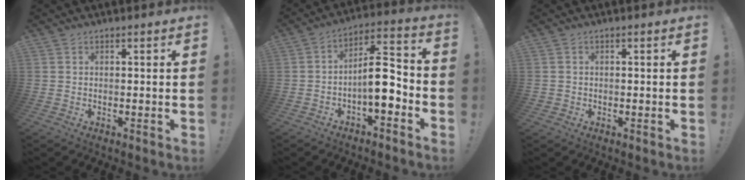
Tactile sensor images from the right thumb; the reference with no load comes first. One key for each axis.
{"total": 11.9, "fx": -3.2, "fy": 4.7, "fz": 10.5, "tx": -0.166, "ty": 0.015, "tz": -0.055}
{"total": 1.0, "fx": -0.2, "fy": 1.0, "fz": 0.2, "tx": -0.003, "ty": 0.002, "tz": -0.004}